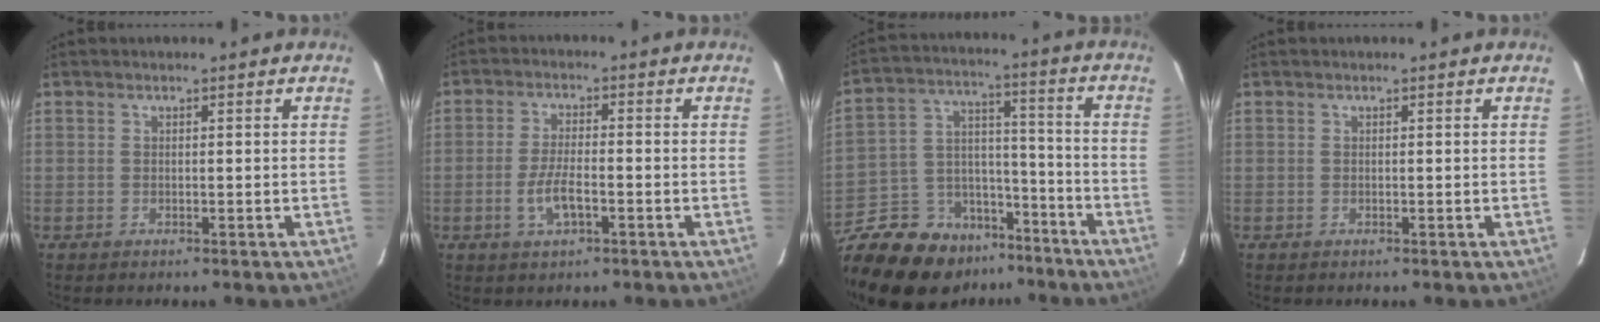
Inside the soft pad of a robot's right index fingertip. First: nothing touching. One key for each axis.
{"total": 5.6, "fx": -2.3, "fy": 1.9, "fz": 4.8, "tx": -0.101, "ty": -0.005, "tz": -0.041}
{"total": 19.6, "fx": -14.1, "fy": 11.5, "fz": 7.2, "tx": -0.180, "ty": 0.051, "tz": -0.212}
{"total": 0.0}